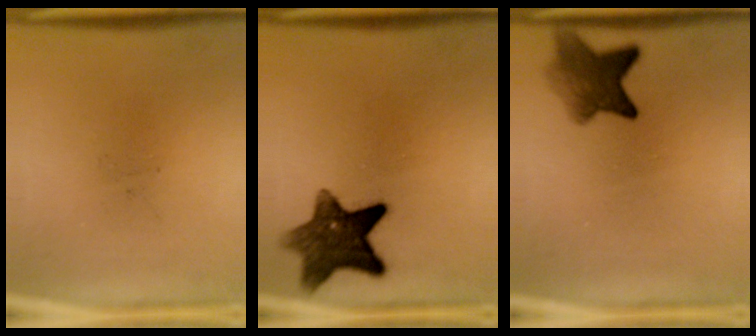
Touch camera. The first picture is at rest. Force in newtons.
{"total": 10.1}
{"total": 6.2}